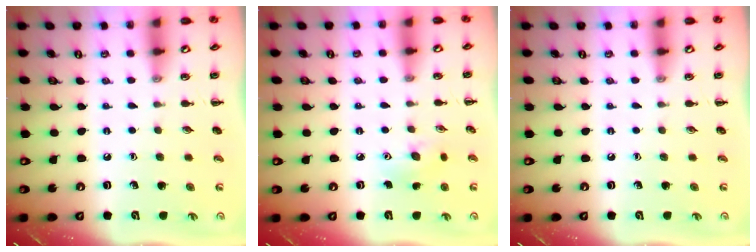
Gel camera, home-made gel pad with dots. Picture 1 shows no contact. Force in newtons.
{"total": 5.6, "press": 5.5, "slide": 1.0}
{"total": 0.0}